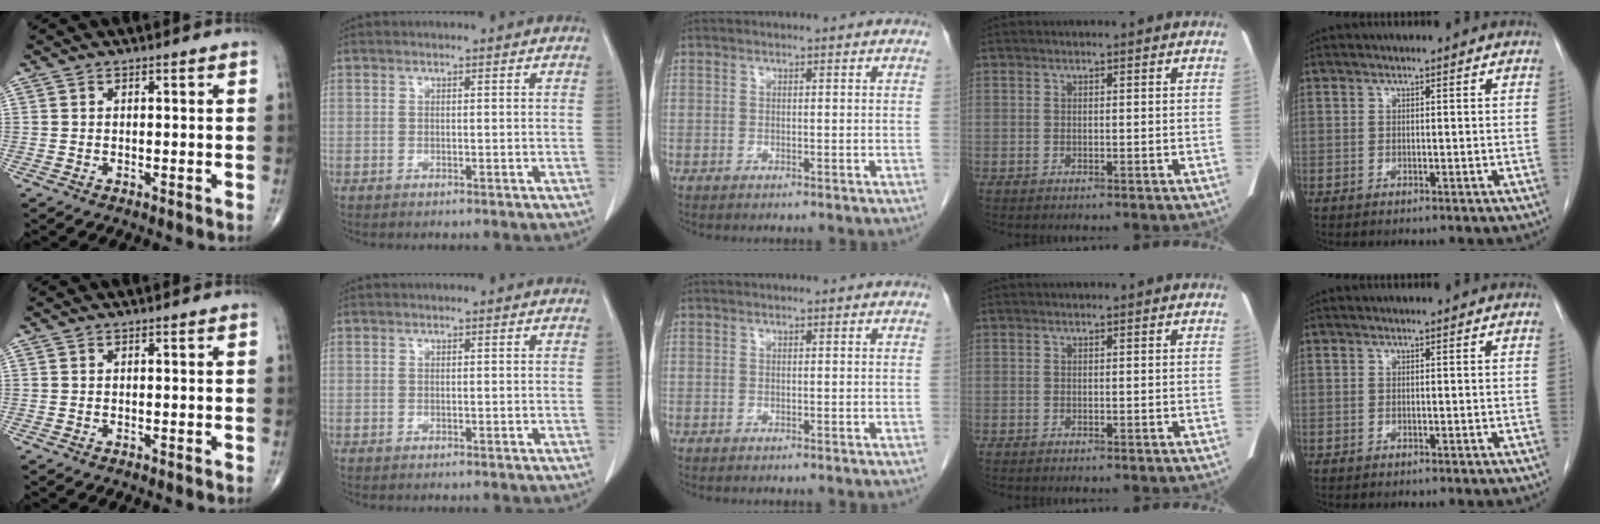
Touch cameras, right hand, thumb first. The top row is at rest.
{}